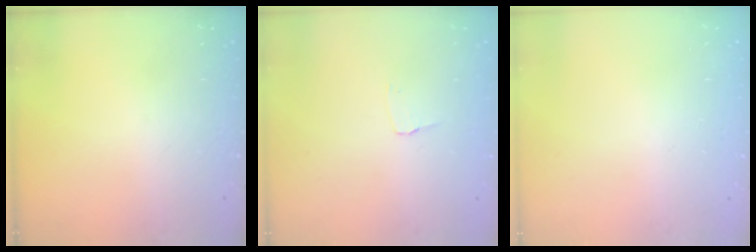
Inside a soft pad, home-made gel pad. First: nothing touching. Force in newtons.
{"total": 2.6, "press": 2.6, "slide": 0.2}
{"total": 0.0}